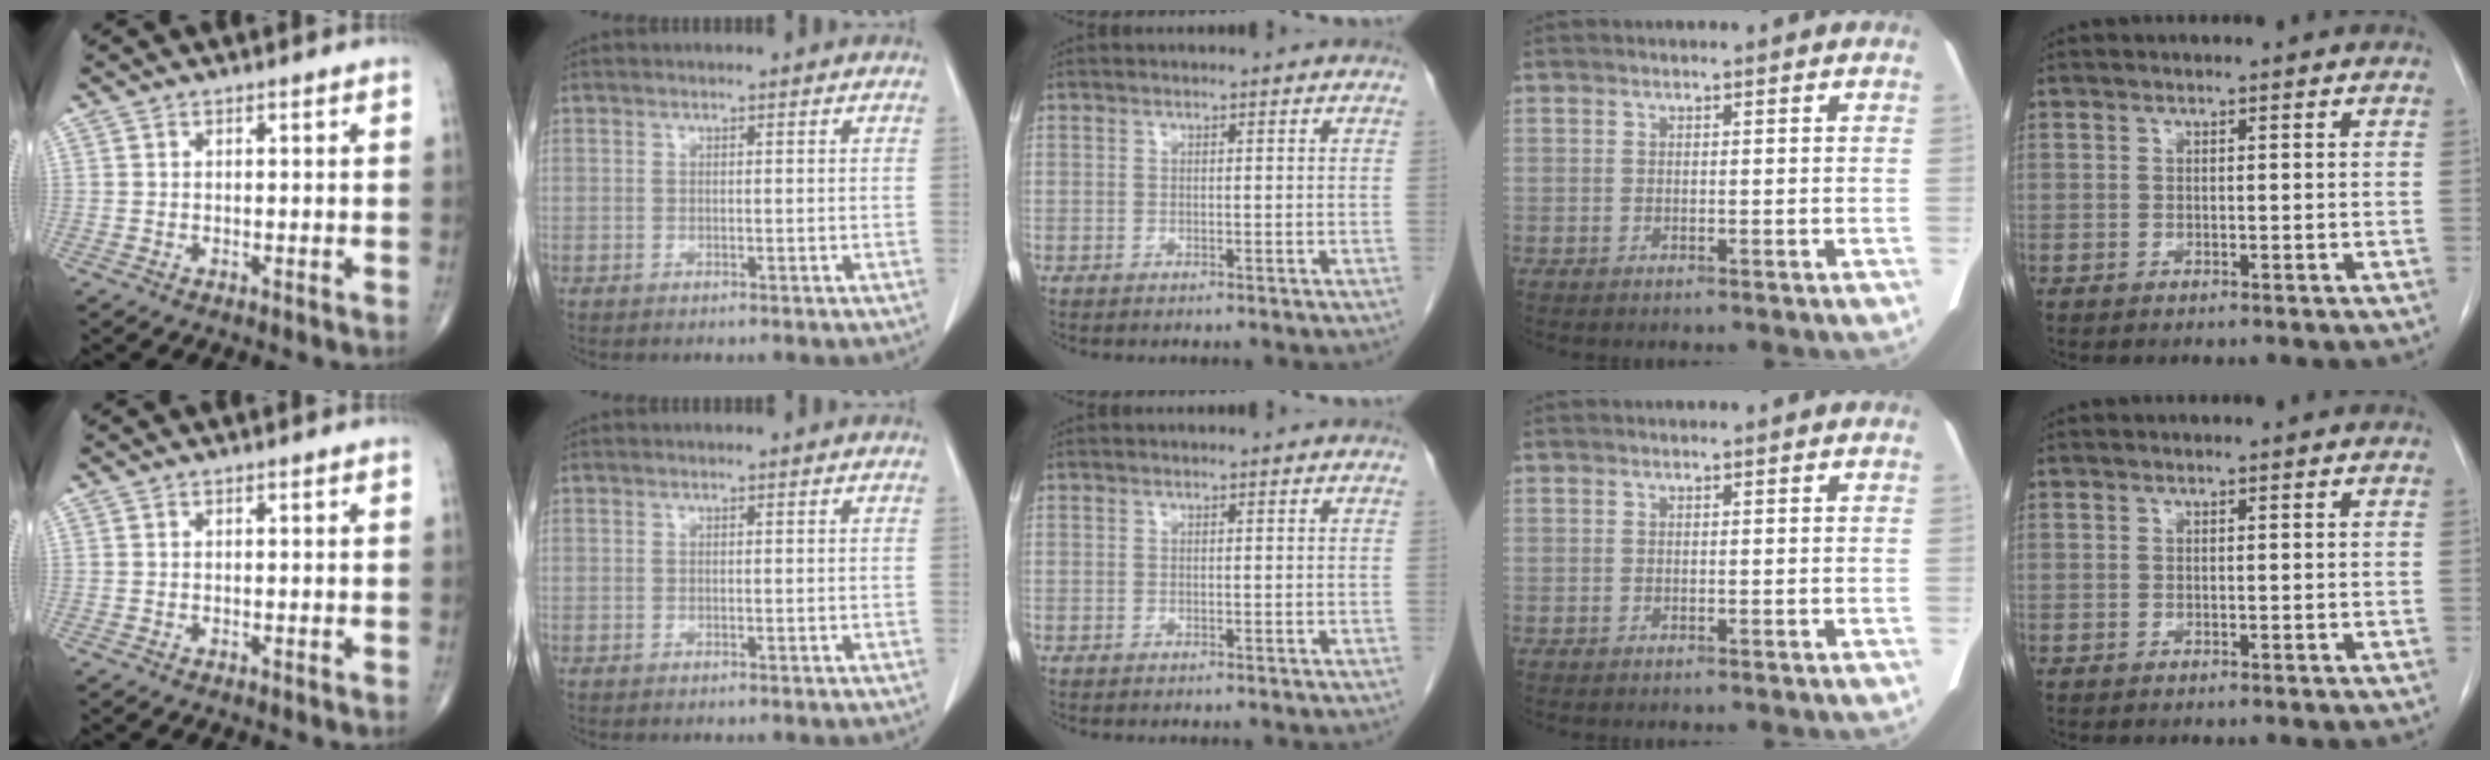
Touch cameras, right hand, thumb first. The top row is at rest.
{}